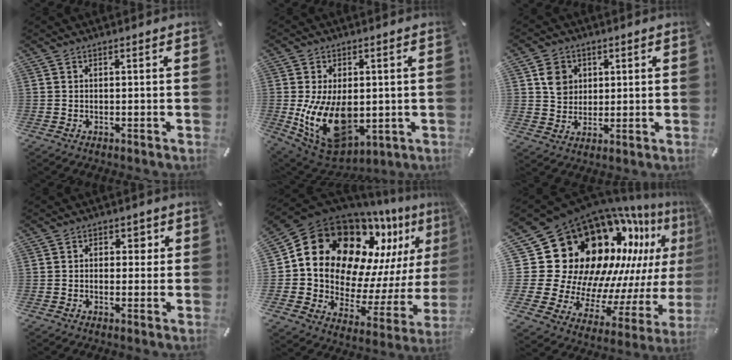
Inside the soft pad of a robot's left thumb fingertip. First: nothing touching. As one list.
[{"total": 16.9, "force": [-1.5, 11.1, 12.6], "torque": [-0.246, -0.009, -0.017]}, {"total": 6.6, "force": [2.1, 5.9, 1.9], "torque": [-0.023, 0.002, 0.036]}, {"total": 3.2, "force": [-0.3, 2.6, 1.9], "torque": [-0.022, 0.004, -0.014]}, {"total": 19.9, "force": [11.1, 13.3, 10.0], "torque": [-0.180, -0.113, 0.207]}, {"total": 30.0, "force": [11.8, 21.0, 17.9], "torque": [-0.280, -0.179, 0.277]}]